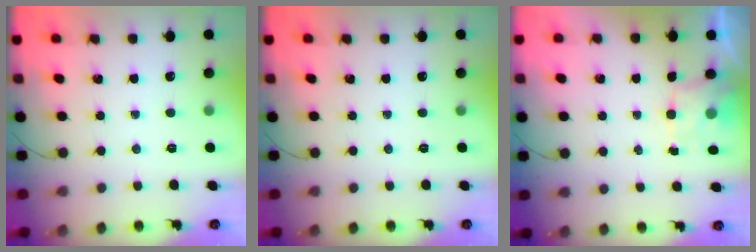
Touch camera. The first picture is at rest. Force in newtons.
{"total": 0.0}
{"total": 1.8, "press": 1.5, "slide": 1.0}